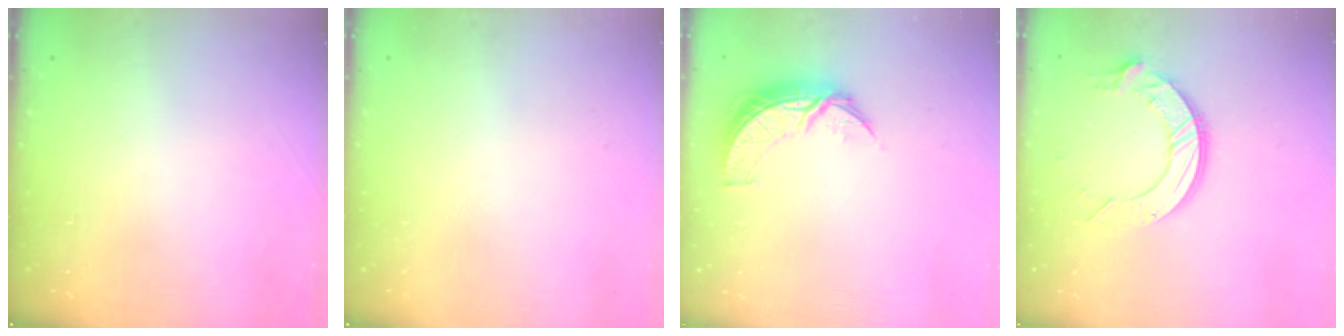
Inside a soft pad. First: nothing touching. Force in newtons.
{"total": 0.0}
{"total": 8.0, "press": 8.0, "slide": 0.3}
{"total": 11.3, "press": 11.2, "slide": 1.1}